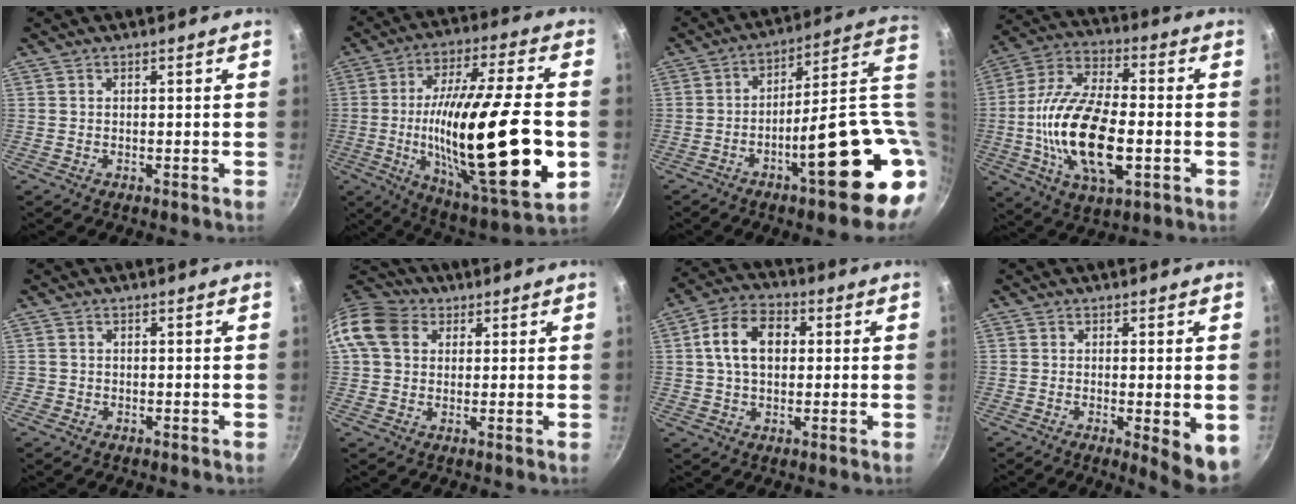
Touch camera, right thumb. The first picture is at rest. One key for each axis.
{"total": 30.4, "fx": -4.2, "fy": 7.9, "fz": 29.0, "tx": -0.479, "ty": 0.003, "tz": -0.062}
{"total": 22.8, "fx": -3.5, "fy": 6.5, "fz": 21.6, "tx": -0.259, "ty": 0.009, "tz": -0.045}
{"total": 20.9, "fx": -3.5, "fy": 9.8, "fz": 18.1, "tx": -0.336, "ty": 0.020, "tz": -0.071}
{"total": 1.1, "fx": -0.4, "fy": 1.0, "fz": 0.1, "tx": -0.001, "ty": 0.003, "tz": -0.007}
{"total": 11.1, "fx": 3.1, "fy": 8.8, "fz": 6.0, "tx": -0.098, "ty": 0.016, "tz": 0.040}
{"total": 10.5, "fx": 1.6, "fy": 7.3, "fz": 7.4, "tx": -0.110, "ty": 0.020, "tz": 0.016}
{"total": 6.8, "fx": -1.4, "fy": 1.6, "fz": 6.5, "tx": -0.079, "ty": -0.010, "tz": -0.014}